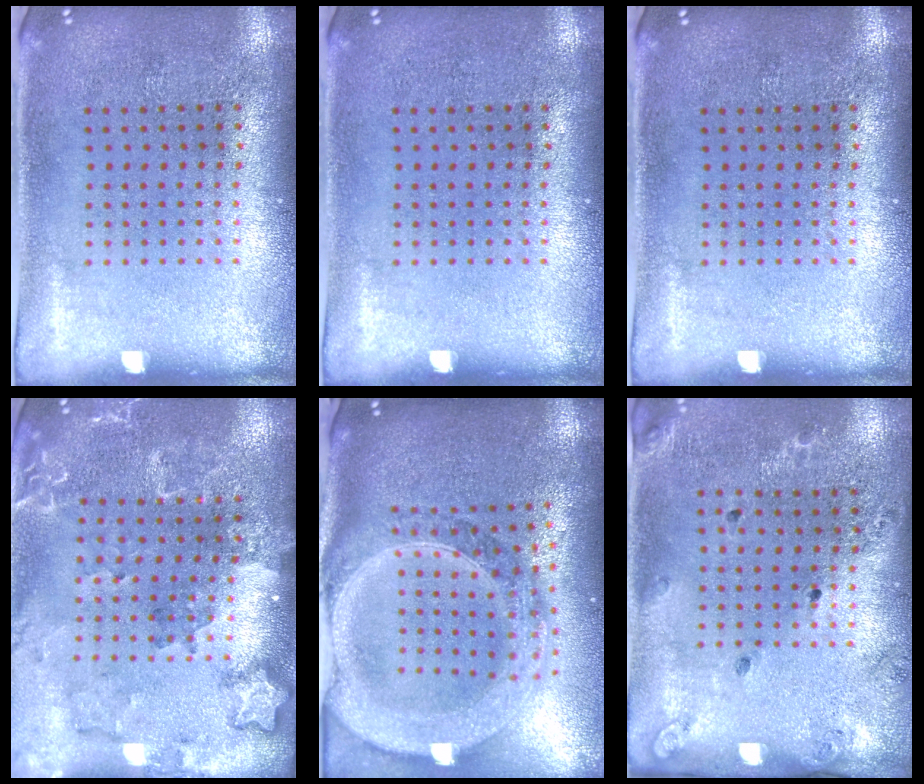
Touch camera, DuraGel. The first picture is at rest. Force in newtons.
{"total": 0.0}
{"total": 0.0}
{"total": 1.8, "press": 1.7, "slide": 0.4}
{"total": 3.2, "press": 2.7, "slide": 1.8}
{"total": 1.3, "press": 1.2, "slide": 0.6}